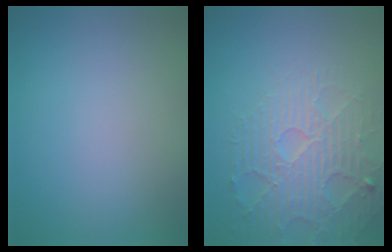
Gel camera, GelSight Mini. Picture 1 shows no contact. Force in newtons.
{"total": 4.4, "press": 4.3, "slide": 0.8}